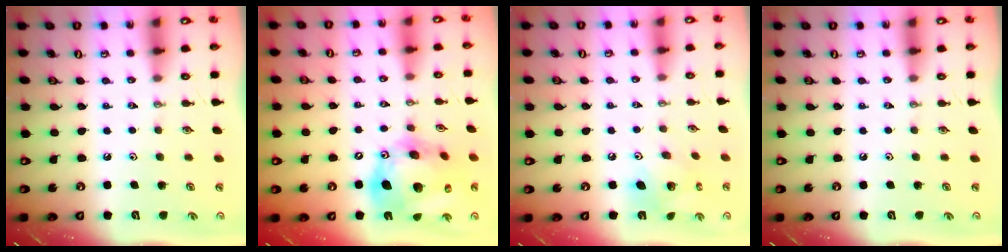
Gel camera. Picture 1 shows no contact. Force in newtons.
{"total": 23.0, "press": 22.7, "slide": 3.3}
{"total": 10.1, "press": 10.1, "slide": 0.9}
{"total": 0.0}